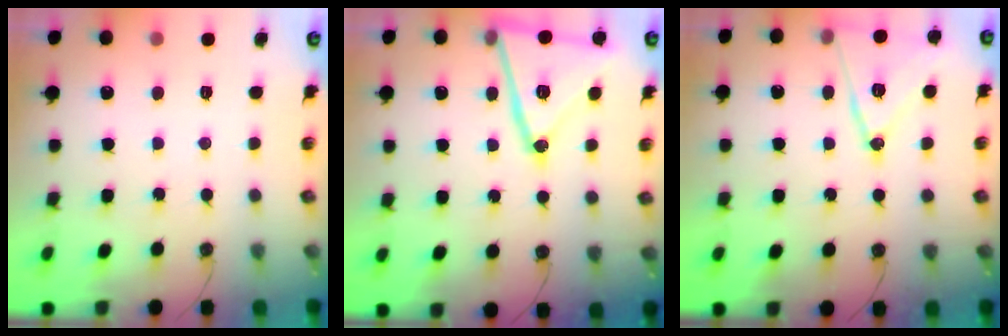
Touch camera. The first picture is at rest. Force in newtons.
{"total": 20.6, "press": 20.3, "slide": 3.4}
{"total": 14.9, "press": 14.6, "slide": 3.3}